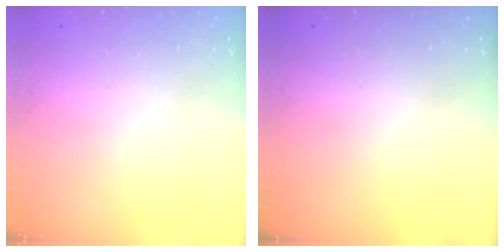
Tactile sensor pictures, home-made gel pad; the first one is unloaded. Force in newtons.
{"total": 0.0}